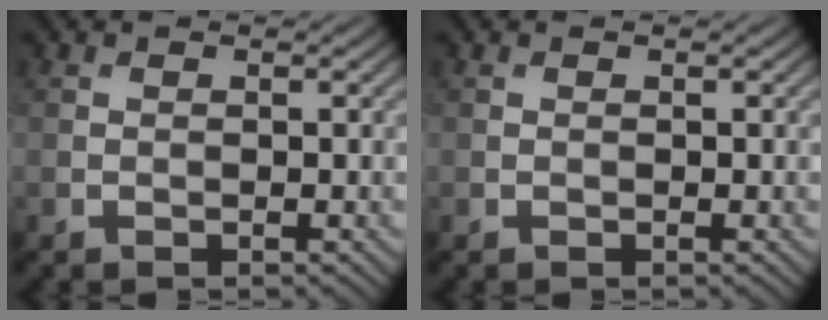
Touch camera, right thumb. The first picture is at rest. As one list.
[{"total": 0.0}]